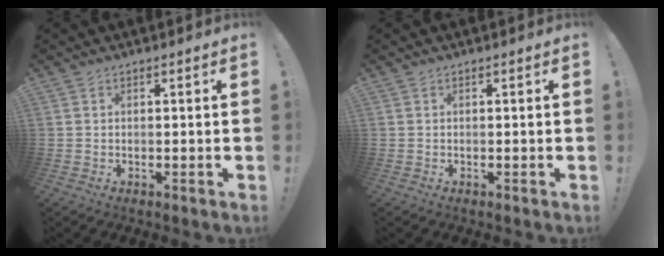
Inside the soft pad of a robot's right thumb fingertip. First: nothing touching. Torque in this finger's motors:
{"motor_torque": [-0.03, -0.03, 0.18, 0.08, 0.00]}